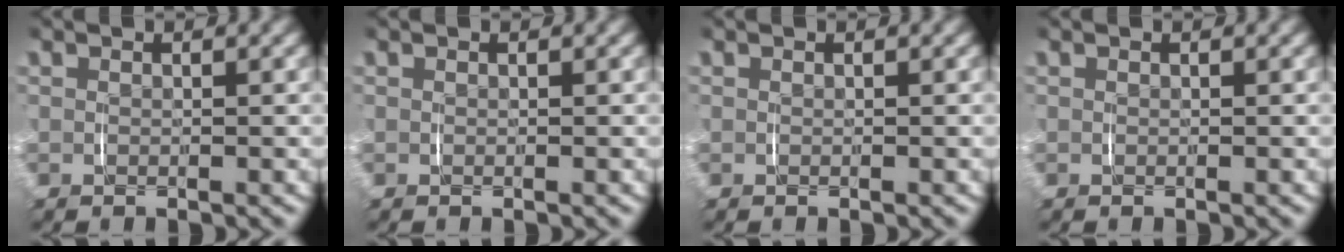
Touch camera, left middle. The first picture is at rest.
{"total": 0.0}
{"total": 0.0}
{"total": 0.0}